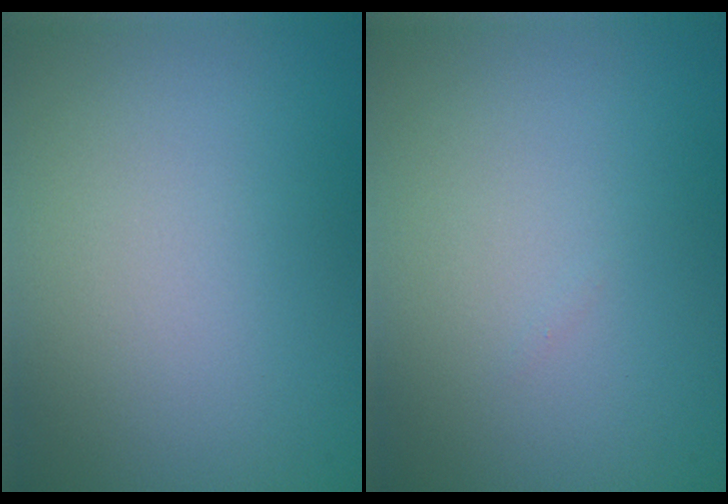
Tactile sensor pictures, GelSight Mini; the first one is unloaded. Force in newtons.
{"total": 0.0}